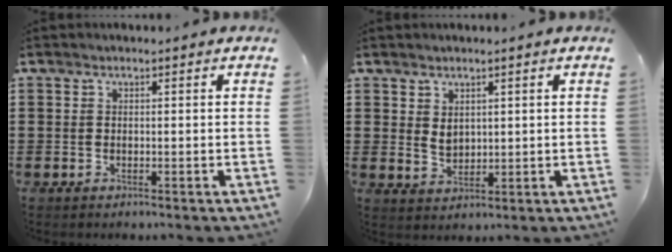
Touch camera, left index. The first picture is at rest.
{"total": 2.5, "force": [1.3, 1.7, 1.3], "torque": [-0.022, 0.003, 0.022]}